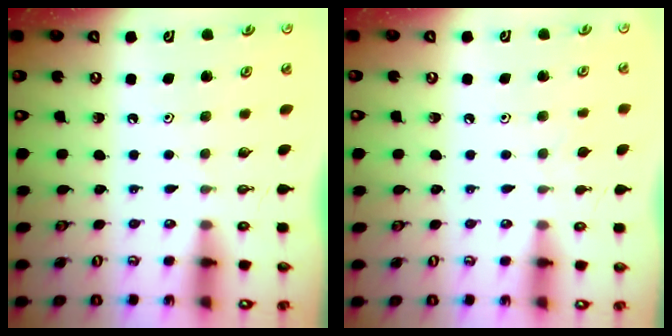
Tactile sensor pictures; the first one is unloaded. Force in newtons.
{"total": 4.5, "press": 4.4, "slide": 0.7}